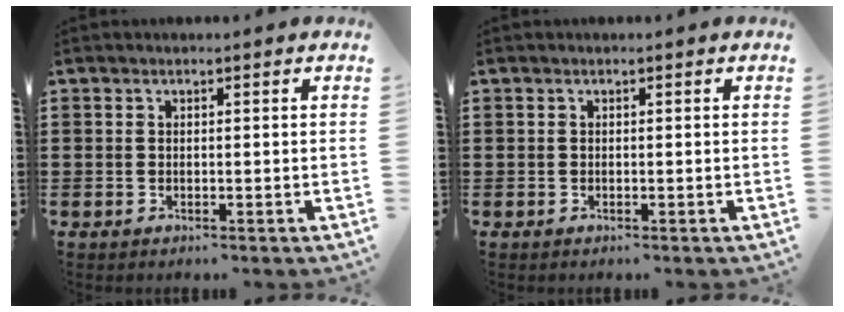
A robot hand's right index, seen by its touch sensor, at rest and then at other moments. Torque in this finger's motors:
{"motor_torque": [1.94, 0.20, 0.02, -0.01]}